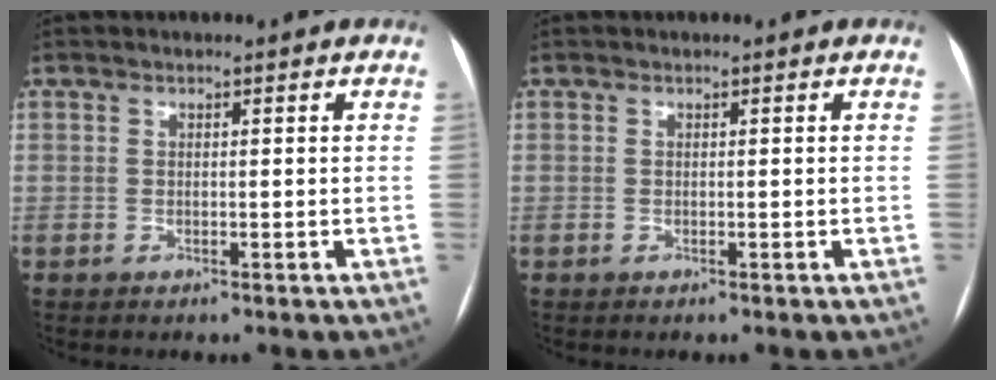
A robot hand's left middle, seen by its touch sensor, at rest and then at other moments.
{"total": 0.0}